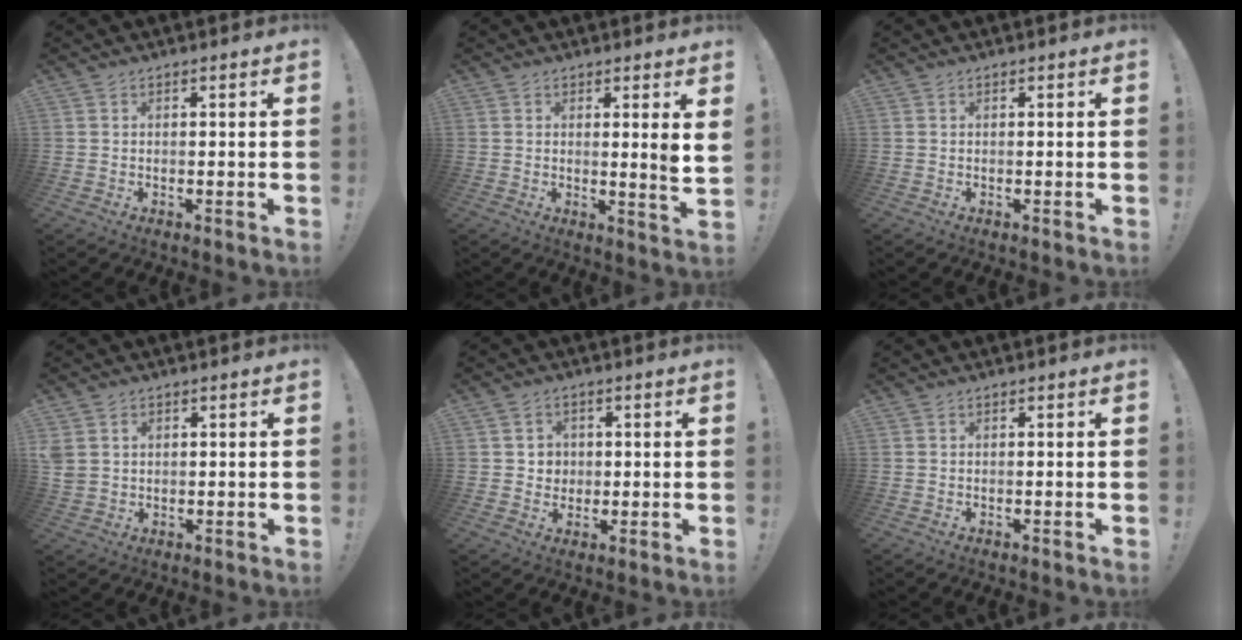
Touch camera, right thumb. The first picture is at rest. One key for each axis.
{"total": 4.0, "fx": 1.7, "fy": -0.6, "fz": 3.6, "tx": -0.043, "ty": -0.025, "tz": 0.023}
{"total": 0.0}
{"total": 3.5, "fx": 1.3, "fy": 2.9, "fz": 1.5, "tx": -0.026, "ty": -0.007, "tz": 0.023}
{"total": 4.5, "fx": 1.0, "fy": 4.3, "fz": 0.9, "tx": -0.020, "ty": -0.002, "tz": 0.020}
{"total": 0.0}